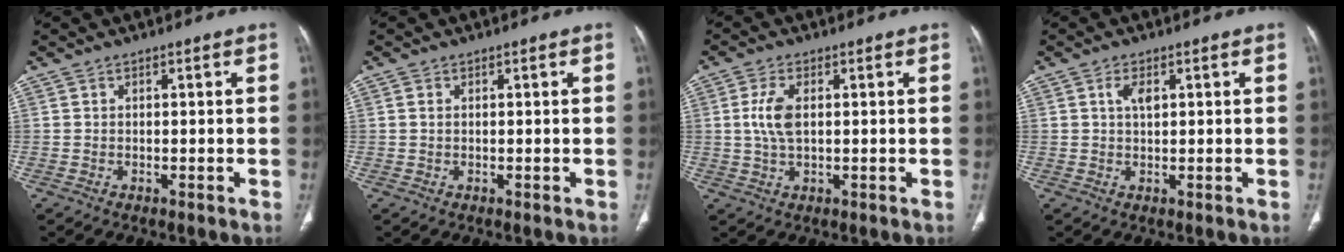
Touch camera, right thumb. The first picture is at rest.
{"total": 0.9, "force": [0.2, 0.6, 0.6], "torque": [-0.016, 0.001, 0.006]}
{"total": 5.4, "force": [0.7, 2.6, 4.6], "torque": [-0.108, 0.001, 0.014]}
{"total": 2.6, "force": [0.8, 1.3, 2.1], "torque": [-0.035, 0.001, 0.015]}